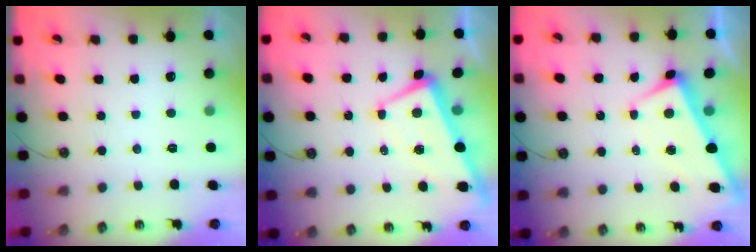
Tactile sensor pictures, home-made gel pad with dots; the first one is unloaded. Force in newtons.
{"total": 0.9, "press": 0.5, "slide": 0.7}
{"total": 0.9, "press": 0.7, "slide": 0.5}